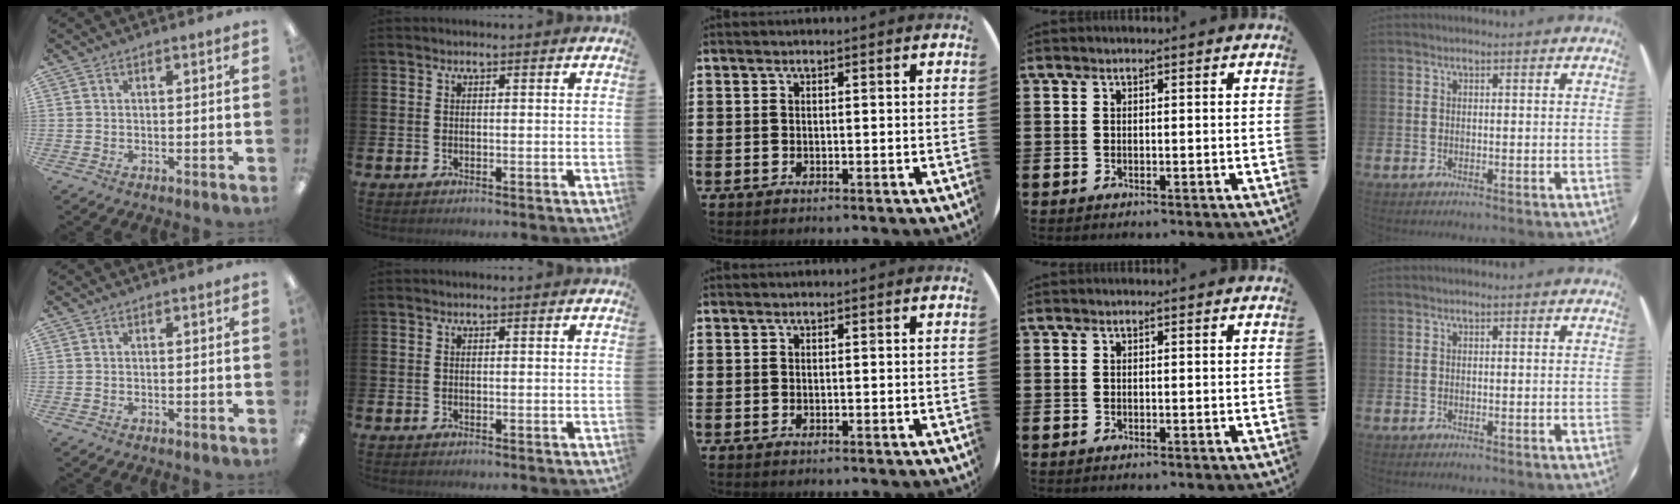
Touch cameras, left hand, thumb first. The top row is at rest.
{}